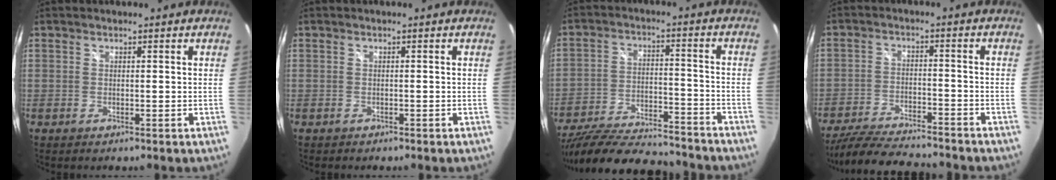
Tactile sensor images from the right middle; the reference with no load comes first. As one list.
[{"total": 0.6, "force": [-0.5, 0.3, 0.0], "torque": [-0.003, -0.002, -0.008]}, {"total": 23.0, "force": [-19.8, 5.8, 10.2], "torque": [-0.197, -0.035, -0.297]}, {"total": 15.4, "force": [-13.5, 3.1, 6.7], "torque": [-0.147, -0.019, -0.218]}]